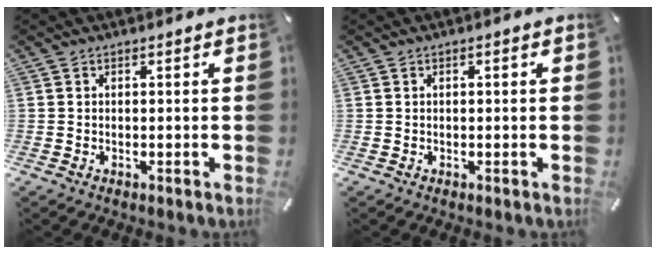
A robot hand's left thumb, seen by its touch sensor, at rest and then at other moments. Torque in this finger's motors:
{"motor_torque": [-0.05, -0.46, 0.04, -0.01, -0.01]}